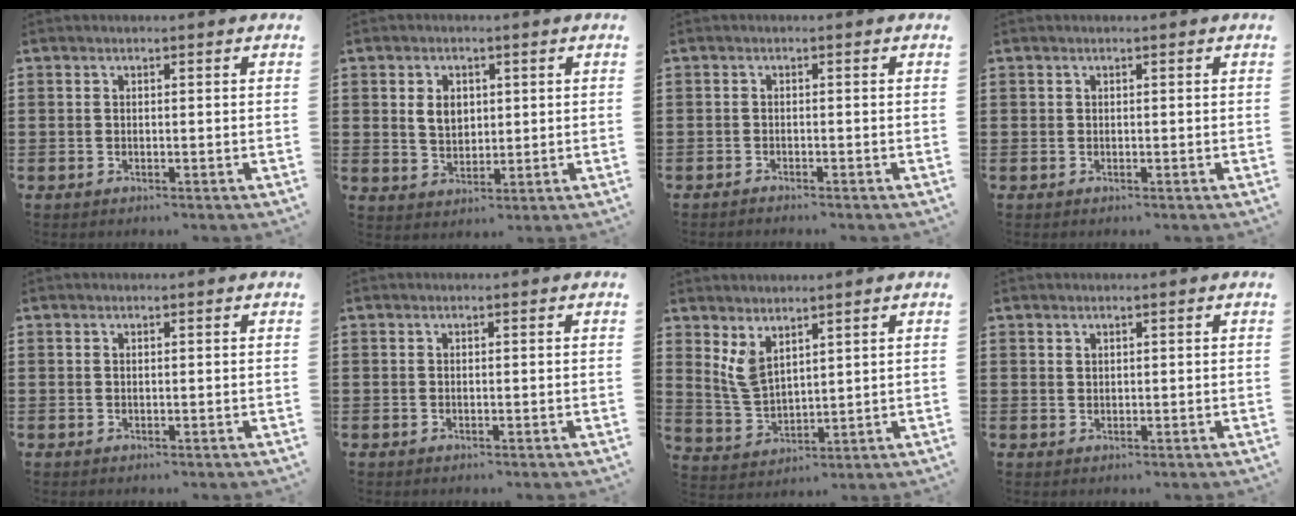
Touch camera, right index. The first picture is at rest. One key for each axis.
{"total": 4.0, "fx": 0.9, "fy": 2.9, "fz": 2.6, "tx": -0.052, "ty": 0.008, "tz": 0.012}
{"total": 0.8, "fx": -0.8, "fy": -0.1, "fz": 0.0, "tx": -0.002, "ty": -0.001, "tz": -0.017}
{"total": 0.0}
{"total": 0.0}
{"total": 0.0}
{"total": 4.7, "fx": 3.0, "fy": 2.1, "fz": 2.9, "tx": -0.082, "ty": -0.010, "tz": 0.052}
{"total": 0.8, "fx": 0.7, "fy": 0.4, "fz": 0.1, "tx": -0.004, "ty": 0.002, "tz": 0.014}